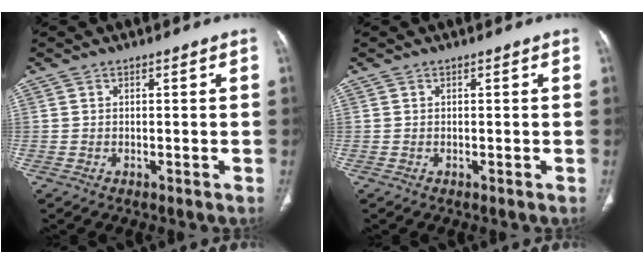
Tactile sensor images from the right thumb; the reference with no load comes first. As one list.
[{"total": 0.0}]